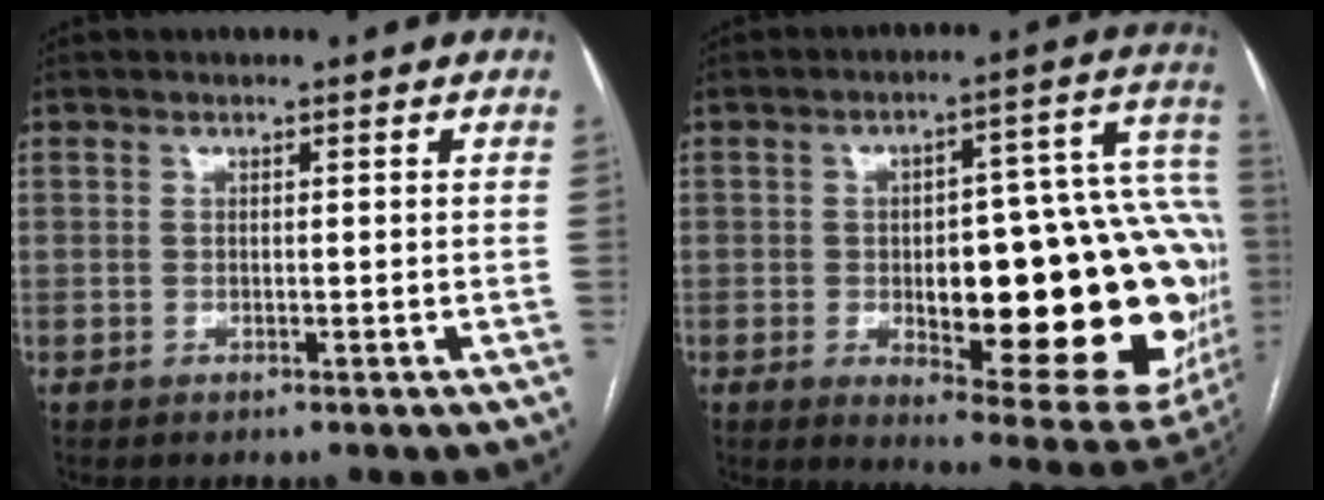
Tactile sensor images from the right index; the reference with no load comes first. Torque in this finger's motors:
{"motor_torque": [2.14, 0.00, 1.05, 0.19]}